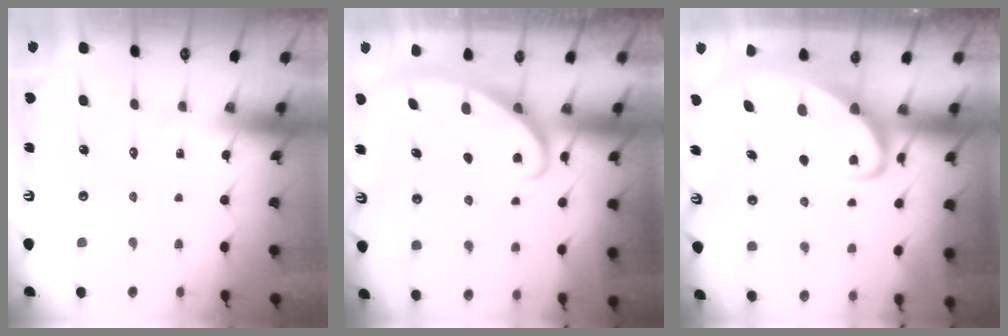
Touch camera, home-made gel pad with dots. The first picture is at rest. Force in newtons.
{"total": 2.8, "press": 2.8, "slide": 0.4}
{"total": 3.7, "press": 3.7, "slide": 0.4}